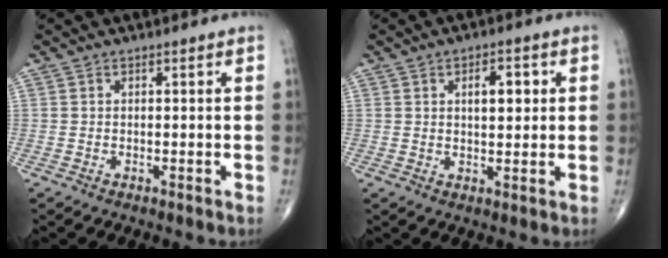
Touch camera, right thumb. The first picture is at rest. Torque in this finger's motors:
{"motor_torque": [0.37, 1.60, 0.75, 0.33, 0.04]}